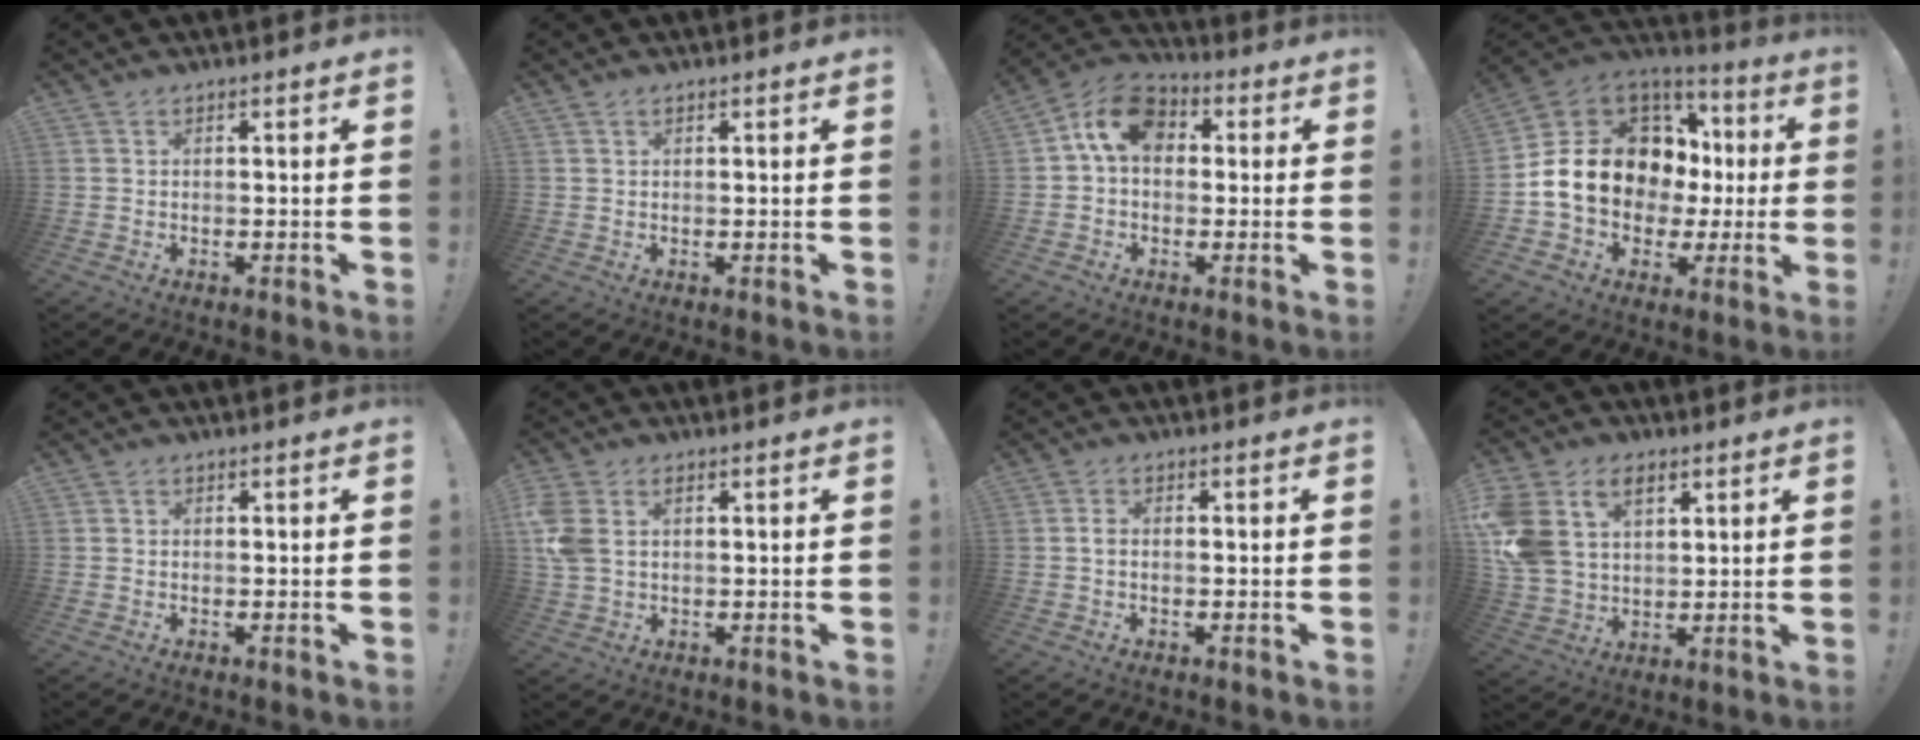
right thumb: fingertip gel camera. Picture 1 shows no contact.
{"total": 0.5, "force": [0.5, 0.1, 0.2], "torque": [0.004, -0.004, 0.008]}
{"total": 11.6, "force": [2.4, 8.4, 7.7], "torque": [-0.121, 0.018, 0.052]}
{"total": 18.8, "force": [2.1, 14.6, 11.6], "torque": [-0.198, 0.002, 0.071]}
{"total": 0.6, "force": [-0.1, 0.6, 0.1], "torque": [-0.008, 0.006, -0.001]}
{"total": 5.7, "force": [1.5, 4.0, 3.7], "torque": [-0.094, -0.004, 0.026]}
{"total": 1.4, "force": [-0.1, 0.7, 1.2], "torque": [-0.022, 0.005, -0.002]}
{"total": 14.5, "force": [6.2, 10.4, 8.1], "torque": [-0.159, -0.025, 0.122]}